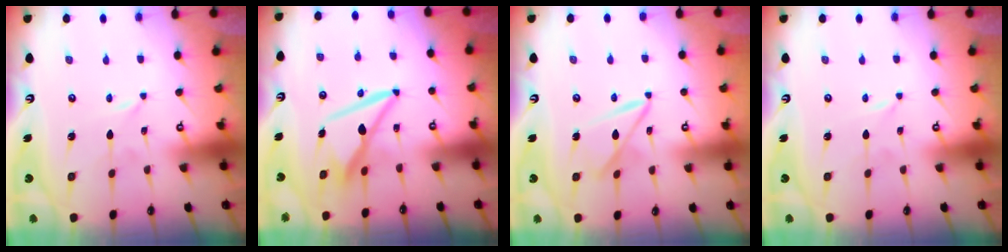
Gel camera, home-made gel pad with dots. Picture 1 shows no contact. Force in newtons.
{"total": 9.9, "press": 9.8, "slide": 1.6}
{"total": 9.1, "press": 9.1, "slide": 0.6}
{"total": 0.0}